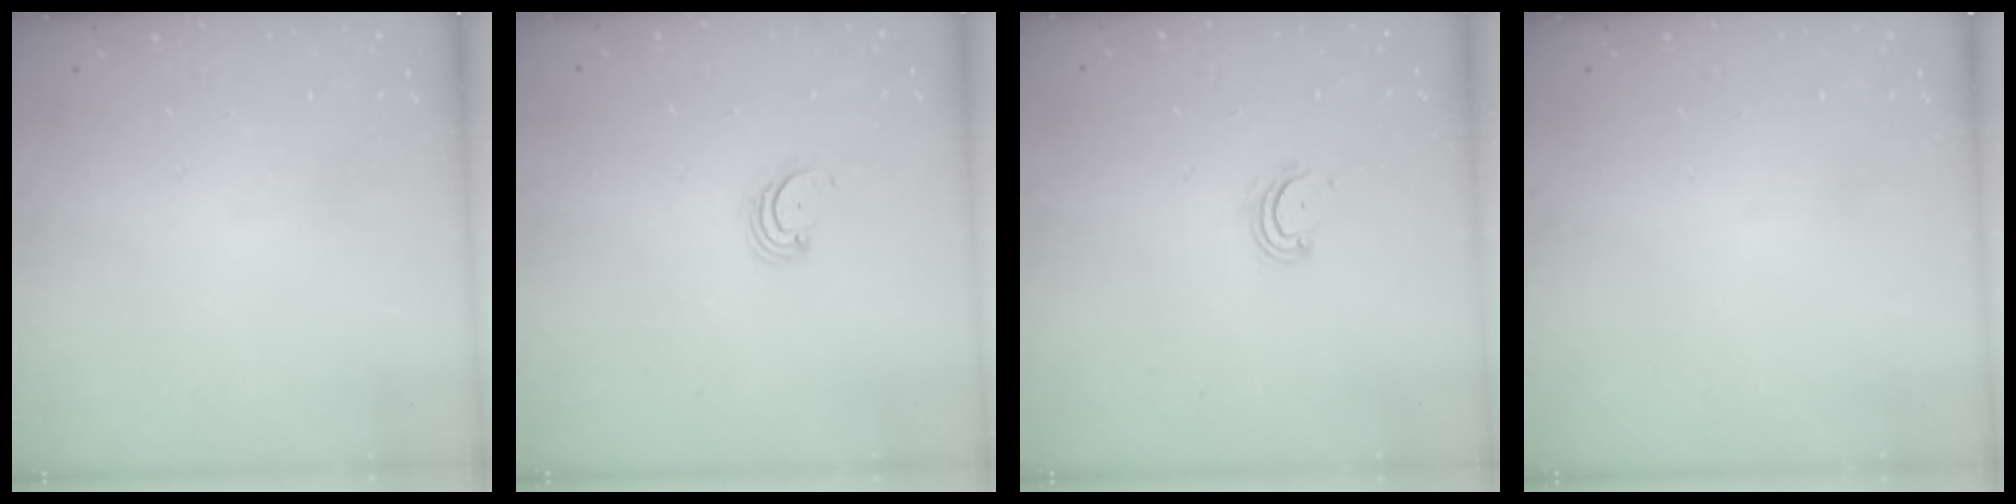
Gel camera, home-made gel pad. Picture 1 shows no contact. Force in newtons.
{"total": 2.7, "press": 2.7, "slide": 0.3}
{"total": 3.9, "press": 3.9, "slide": 0.3}
{"total": 0.0}